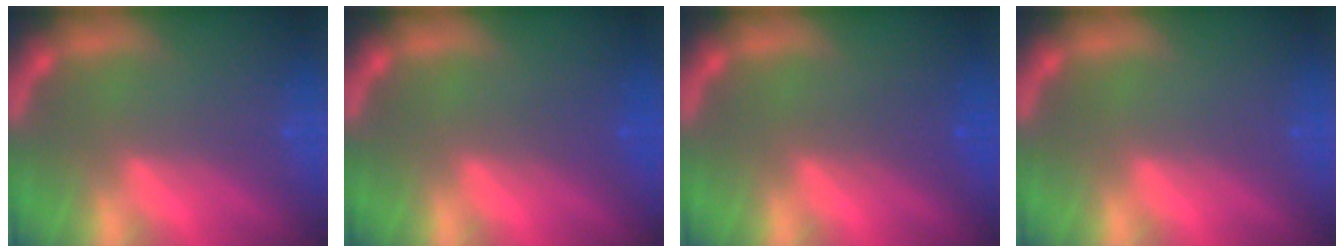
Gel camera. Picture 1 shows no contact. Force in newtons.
{"total": 1.5}
{"total": 2.0}
{"total": 0.0}